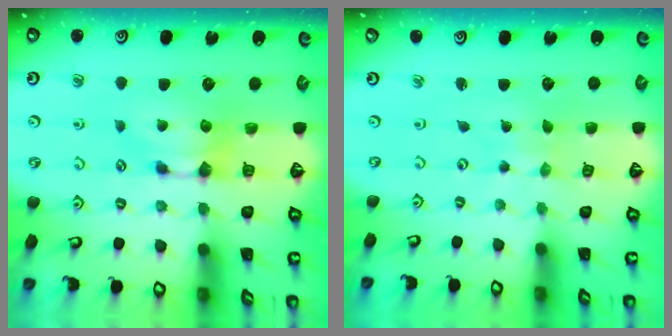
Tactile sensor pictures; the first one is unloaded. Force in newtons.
{"total": 5.7, "press": 5.7, "slide": 0.3}